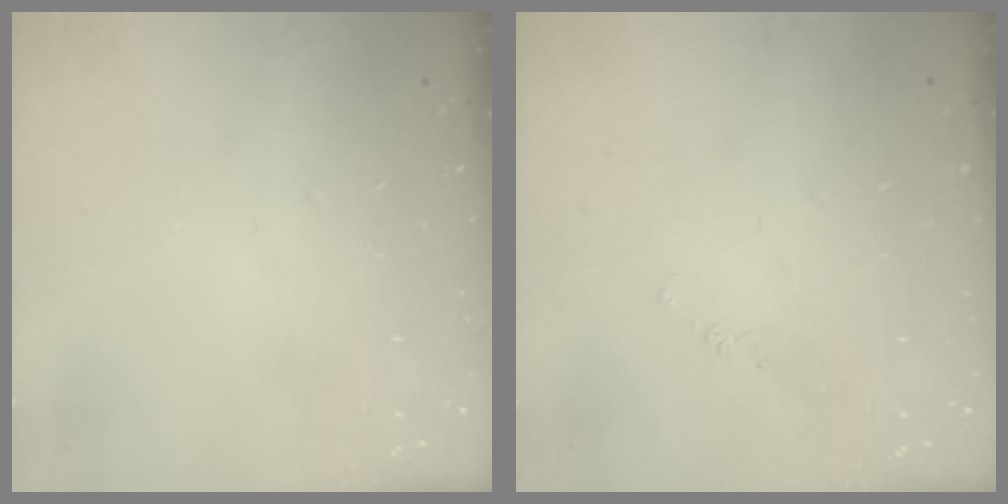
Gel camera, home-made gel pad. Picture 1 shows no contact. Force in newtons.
{"total": 1.7, "press": 1.7, "slide": 0.3}